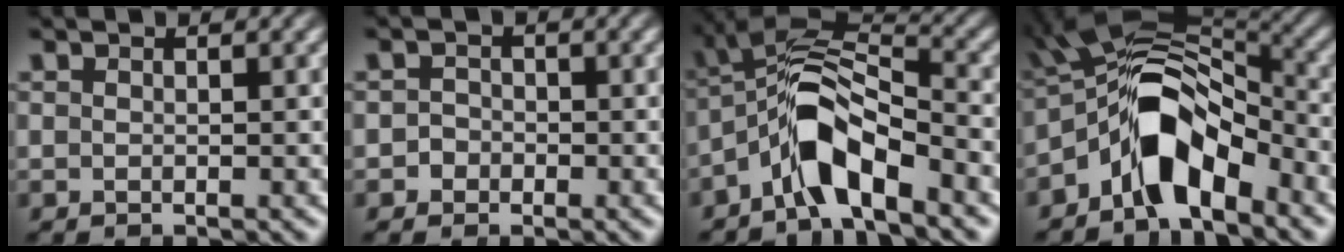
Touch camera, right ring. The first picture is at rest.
{"total": 1.7, "force": [-1.0, 1.3, -0.2], "torque": [0.007, -0.011, -0.020]}
{"total": 7.0, "force": [-1.4, 4.6, 5.1], "torque": [-0.103, -0.018, -0.021]}
{"total": 10.8, "force": [-0.8, 6.6, 8.5], "torque": [-0.139, -0.008, -0.015]}